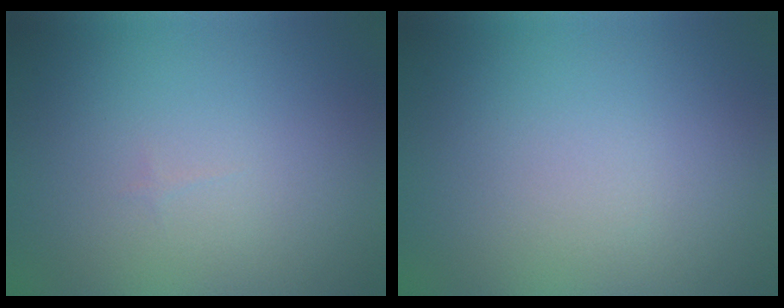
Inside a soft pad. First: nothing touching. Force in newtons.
{"total": 0.0}